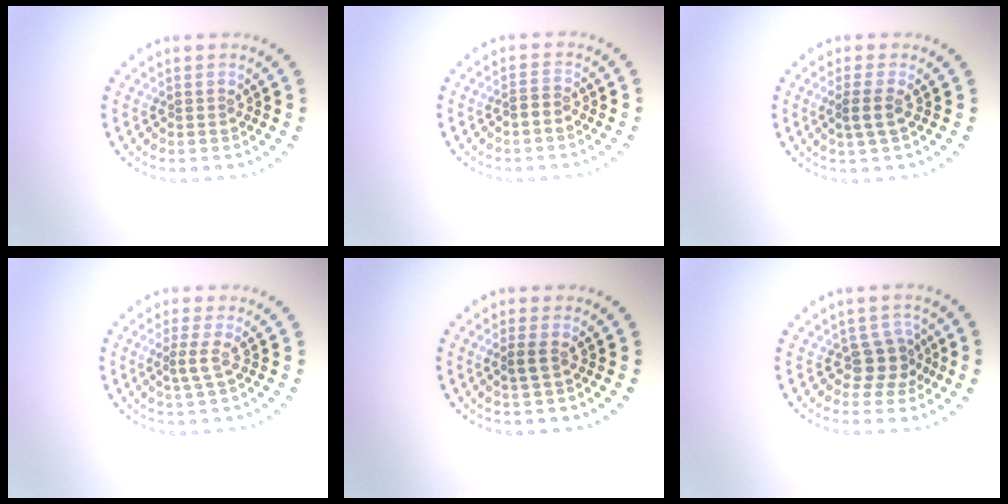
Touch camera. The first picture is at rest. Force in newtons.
{"total": 1.0, "press": 0.9, "slide": 0.5}
{"total": 1.8, "press": 1.5, "slide": 1.0}
{"total": 1.6, "press": 1.1, "slide": 1.2}
{"total": 1.1, "press": 0.8, "slide": 0.7}
{"total": 2.5, "press": 1.9, "slide": 1.6}